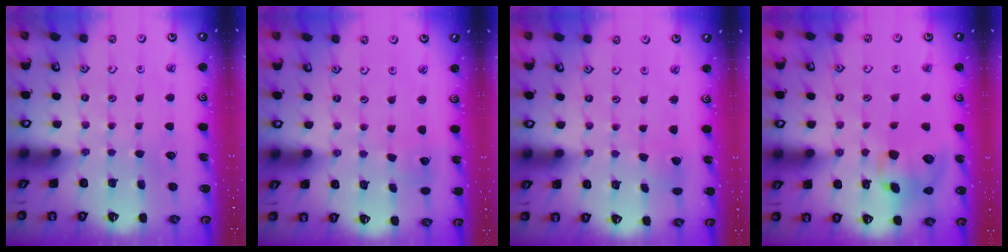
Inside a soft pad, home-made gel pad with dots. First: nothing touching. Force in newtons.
{"total": 2.0, "press": 2.0, "slide": 0.1}
{"total": 2.6, "press": 2.6, "slide": 0.1}
{"total": 12.0, "press": 11.8, "slide": 2.0}